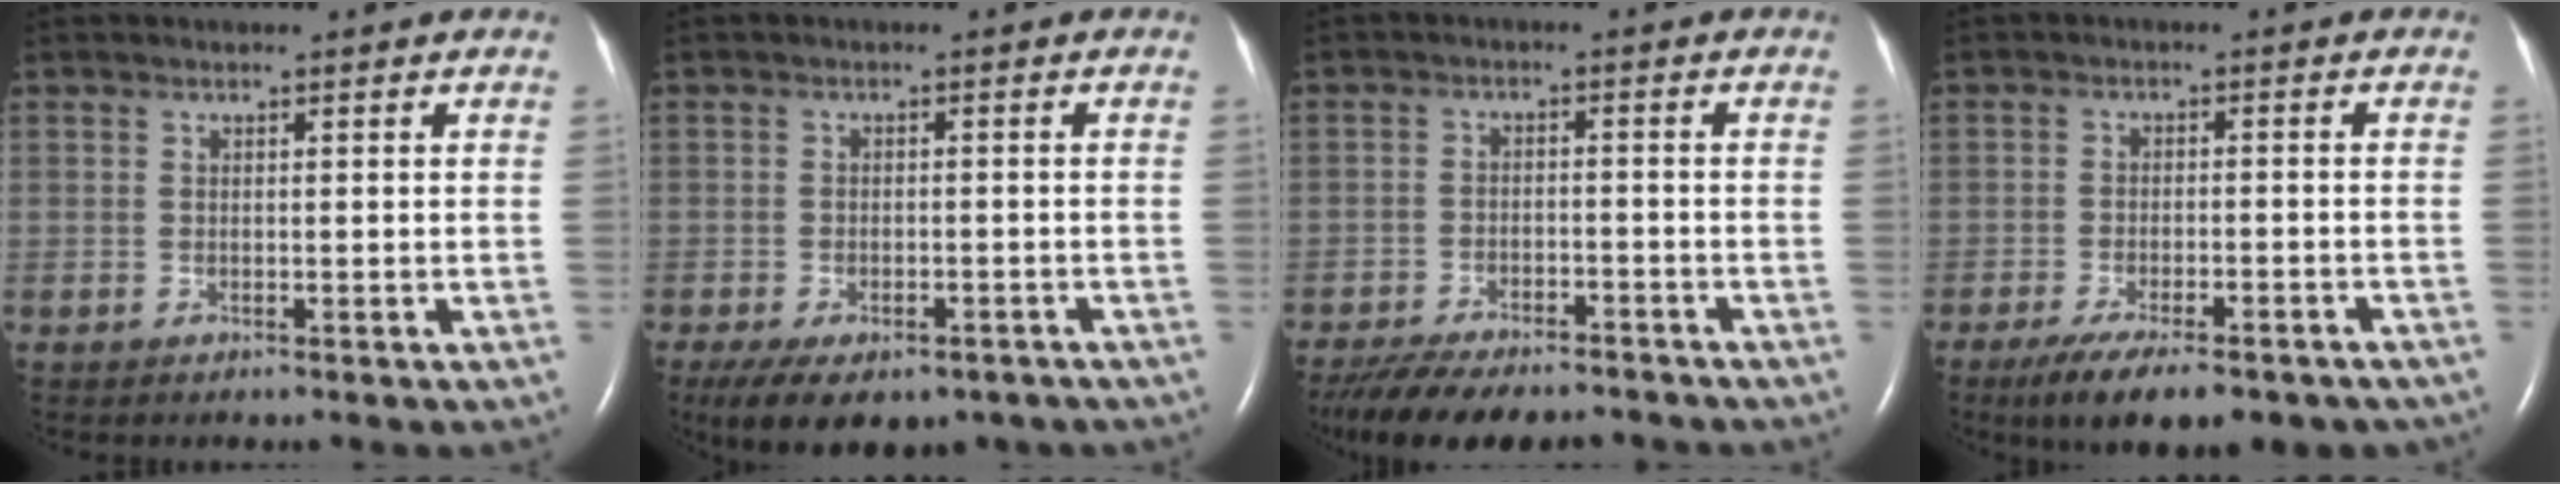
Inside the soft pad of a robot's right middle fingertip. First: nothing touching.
{"total": 12.0, "force": [-8.3, 5.8, 6.5], "torque": [-0.114, -0.006, -0.109]}
{"total": 15.4, "force": [-13.2, 4.3, 6.6], "torque": [-0.148, -0.017, -0.190]}
{"total": 14.3, "force": [-10.9, 4.4, 8.1], "torque": [-0.118, -0.007, -0.153]}